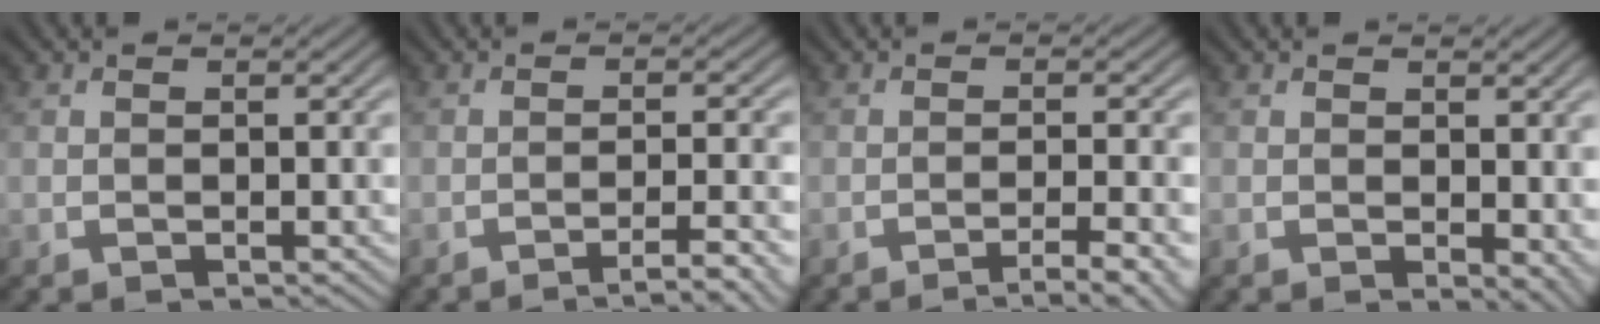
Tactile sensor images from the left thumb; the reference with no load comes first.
{"total": 5.3, "force": [-3.3, 0.7, 4.0], "torque": [-0.057, 0.014, -0.057]}
{"total": 5.1, "force": [-3.3, 0.7, 3.9], "torque": [-0.052, 0.013, -0.058]}
{"total": 3.3, "force": [0.2, 1.9, 2.7], "torque": [-0.031, -0.008, 0.006]}